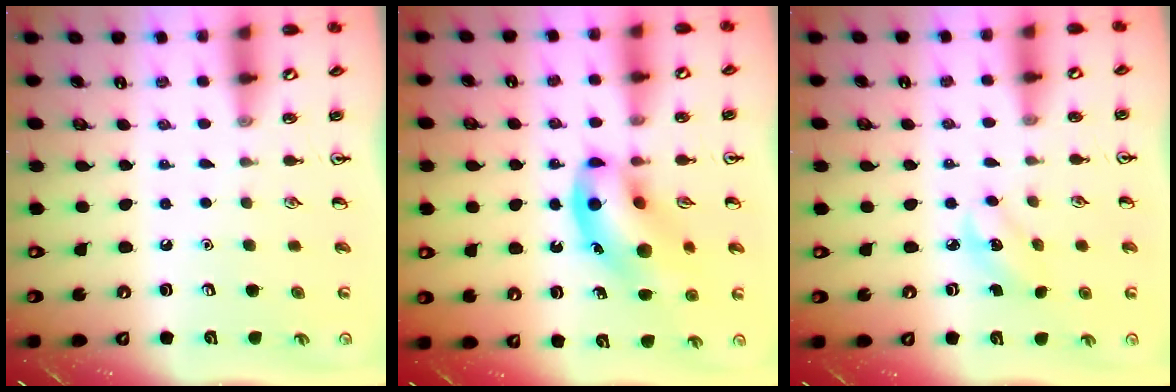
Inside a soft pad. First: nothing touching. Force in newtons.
{"total": 14.6, "press": 14.3, "slide": 2.6}
{"total": 2.8, "press": 2.7, "slide": 0.9}